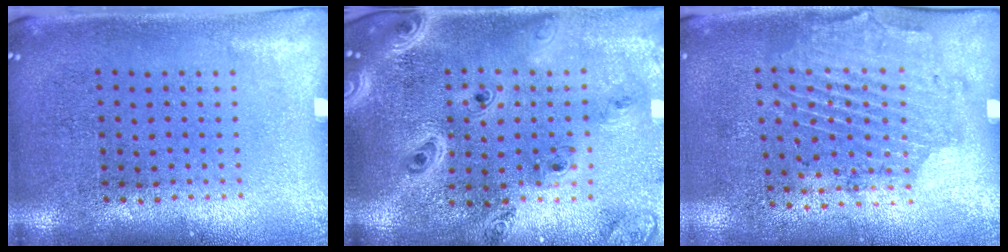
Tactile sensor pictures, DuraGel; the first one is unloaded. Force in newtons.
{"total": 2.3, "press": 2.1, "slide": 1.0}
{"total": 1.7, "press": 1.2, "slide": 1.2}